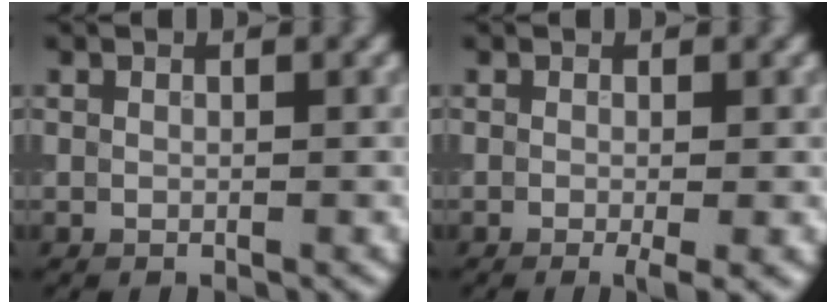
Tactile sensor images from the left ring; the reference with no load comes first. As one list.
[{"total": 1.8, "force": [-0.7, 0.3, 1.6], "torque": [-0.027, -0.009, -0.010]}]